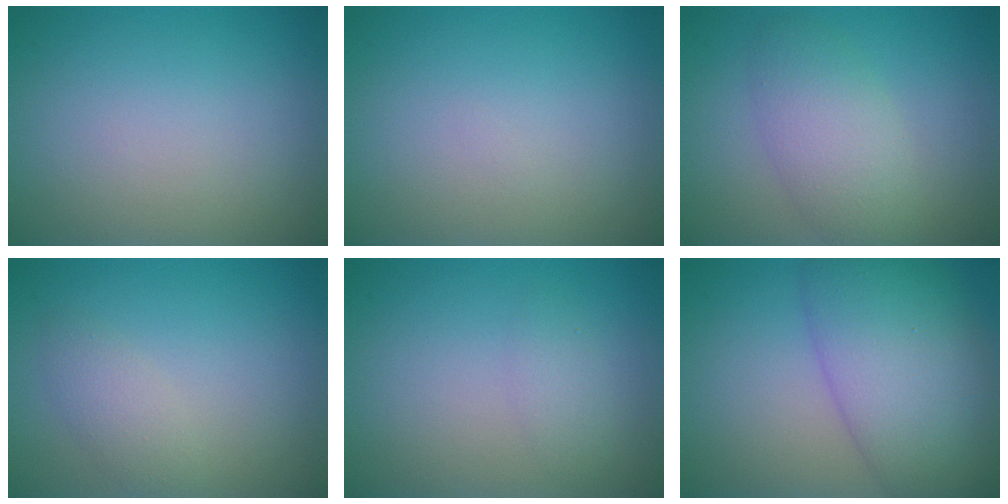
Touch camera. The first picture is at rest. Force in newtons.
{"total": 0.0}
{"total": 4.3, "press": 4.3, "slide": 0.1}
{"total": 1.9, "press": 1.9, "slide": 0.1}
{"total": 1.3, "press": 1.3, "slide": 0.0}
{"total": 9.9, "press": 9.9, "slide": 0.3}